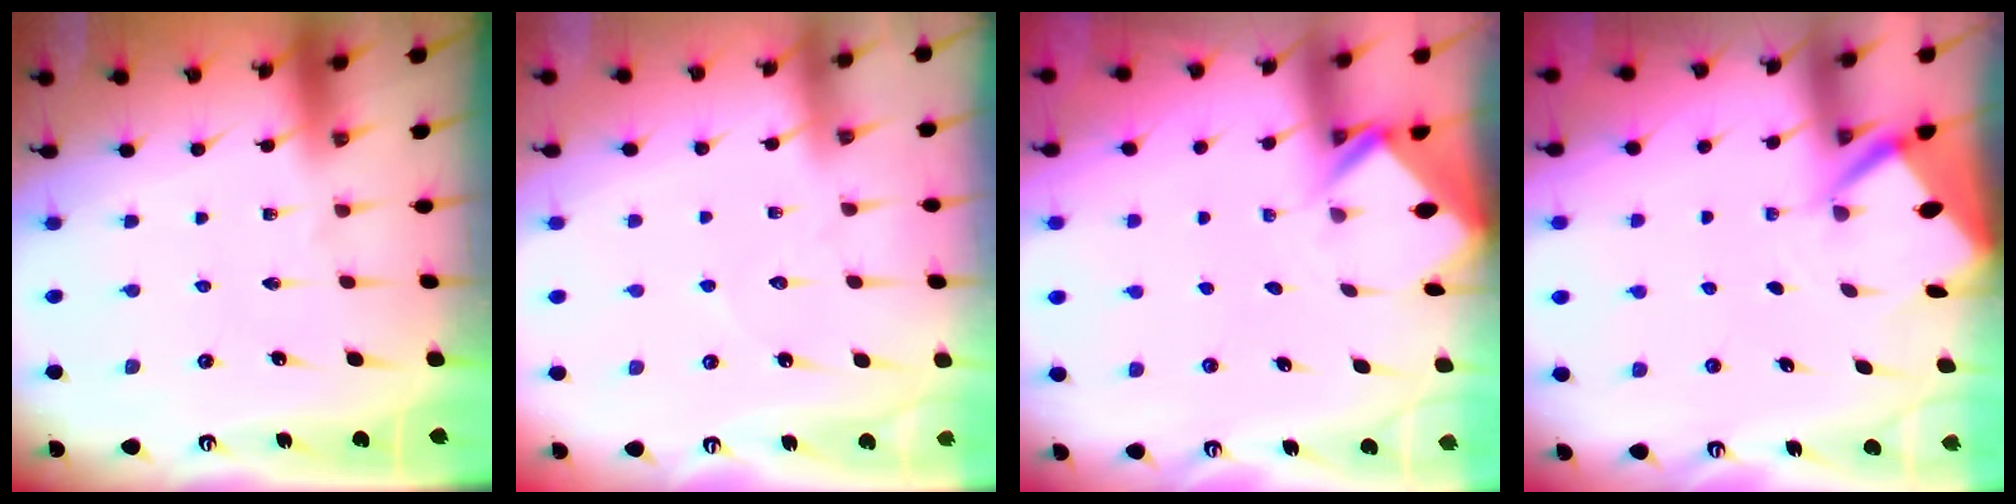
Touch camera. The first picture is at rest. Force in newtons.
{"total": 3.3, "press": 3.3, "slide": 0.4}
{"total": 2.6, "press": 2.6, "slide": 0.2}
{"total": 3.5, "press": 3.5, "slide": 0.2}